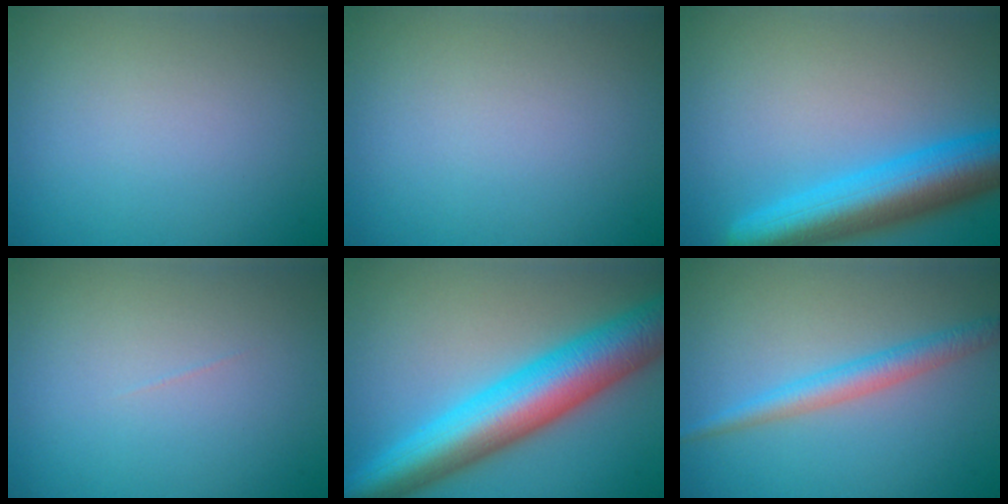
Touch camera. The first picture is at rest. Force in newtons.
{"total": 0.0}
{"total": 8.5, "press": 8.5, "slide": 0.3}
{"total": 0.0}
{"total": 11.2, "press": 11.2, "slide": 0.1}
{"total": 2.8, "press": 2.8, "slide": 0.1}